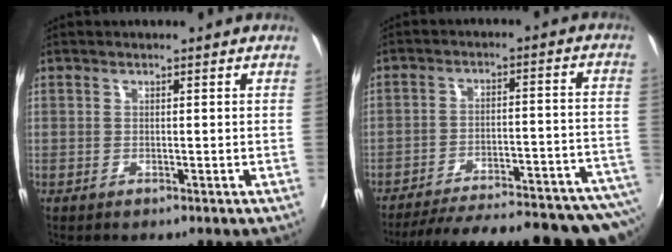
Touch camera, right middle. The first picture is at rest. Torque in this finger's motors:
{"motor_torque": [1.04, -1.10, 0.50, 0.12]}